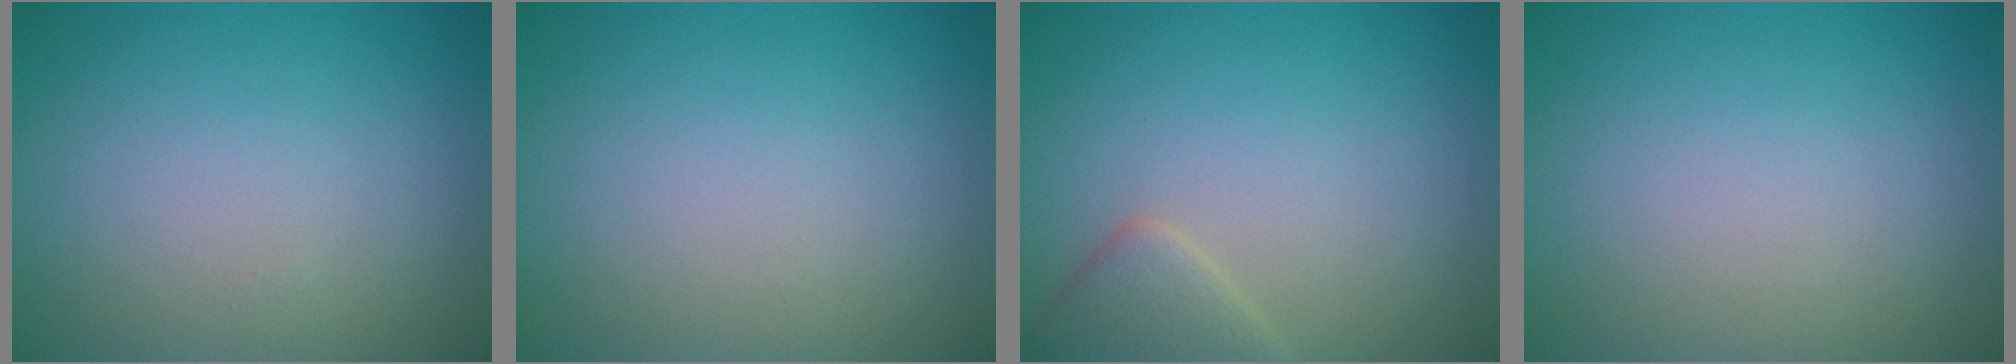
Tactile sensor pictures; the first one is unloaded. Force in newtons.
{"total": 0.0}
{"total": 2.7, "press": 2.7, "slide": 0.2}
{"total": 0.0}